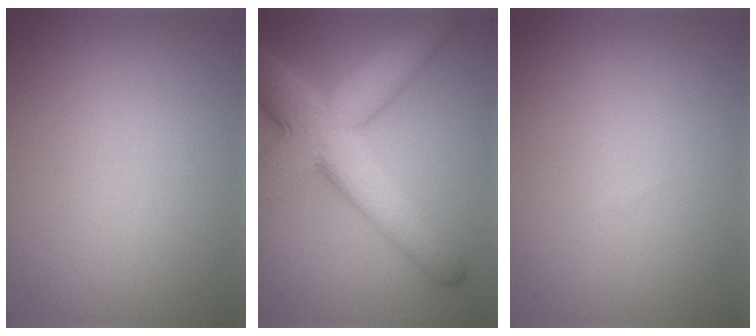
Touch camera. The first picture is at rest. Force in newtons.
{"total": 10.8, "press": 10.8, "slide": 0.1}
{"total": 0.0}